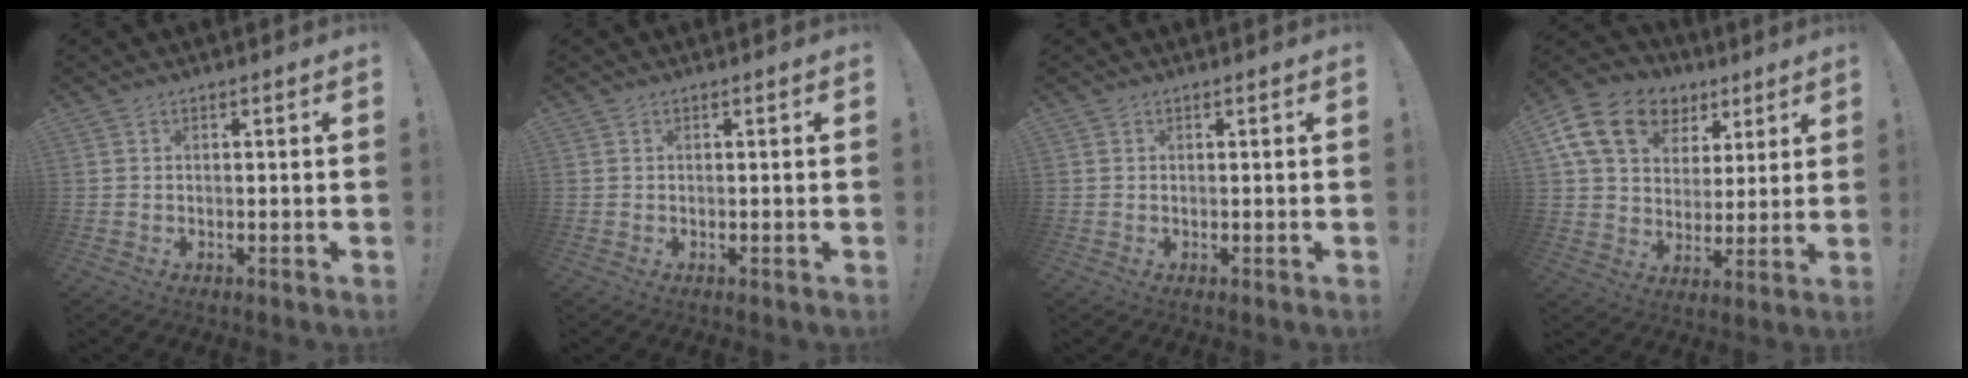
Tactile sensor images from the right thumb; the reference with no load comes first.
{"total": 0.0}
{"total": 0.0}
{"total": 18.0, "force": [8.3, 13.0, 9.4], "torque": [-0.145, -0.034, 0.160]}